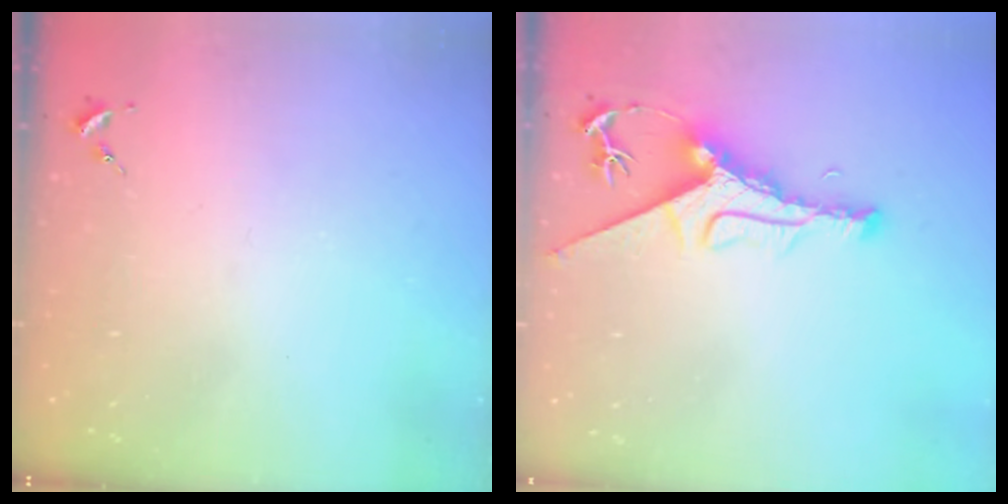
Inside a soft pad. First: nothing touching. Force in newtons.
{"total": 9.6, "press": 9.5, "slide": 1.4}